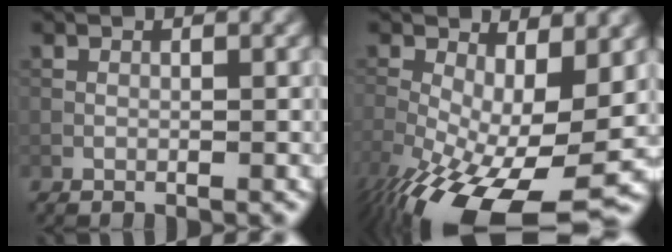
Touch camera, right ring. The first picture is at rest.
{"total": 14.3, "force": [-5.7, 5.6, 11.9], "torque": [-0.220, -0.041, -0.086]}